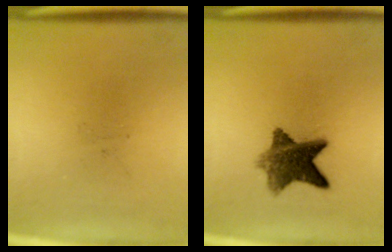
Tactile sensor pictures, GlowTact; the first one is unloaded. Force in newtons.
{"total": 8.7}